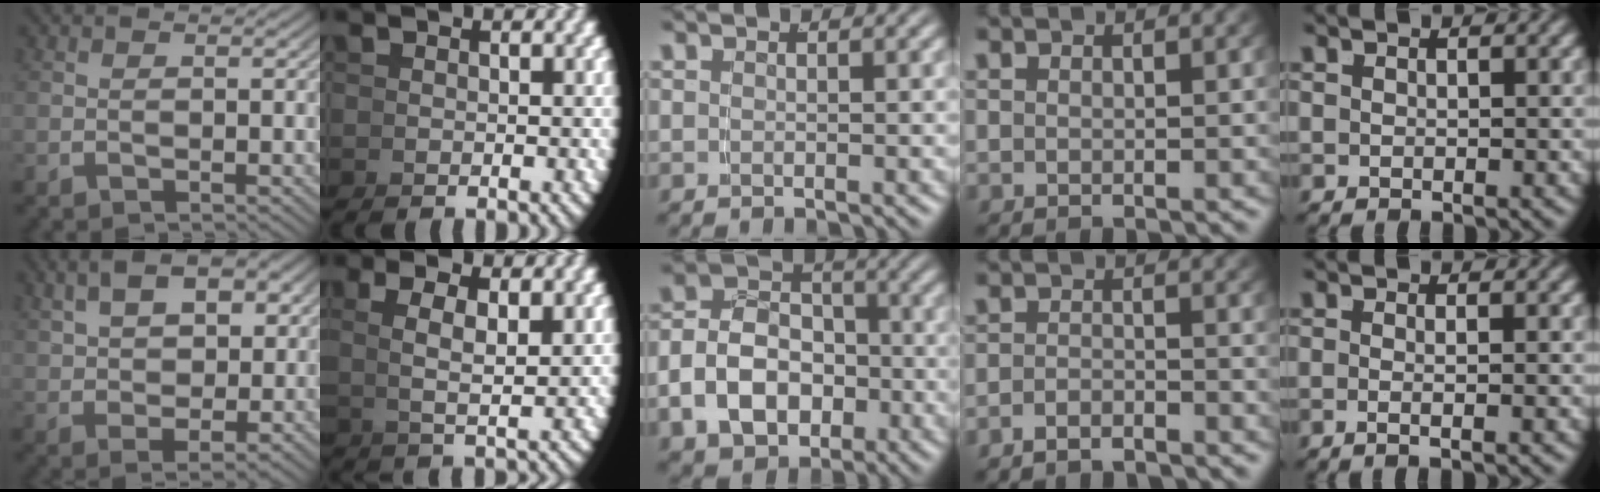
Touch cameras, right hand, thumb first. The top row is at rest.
{"thumb": {"total": 6.6, "force": [2.8, 3.7, 4.7], "torque": [-0.068, 0.007, 0.052]}, "index": {"total": 3.4, "force": [1.8, 0.2, 2.8], "torque": [-0.044, 0.005, 0.039]}, "middle": {"total": 10.1, "force": [-2.4, 8.4, 5.2], "torque": [-0.097, -0.022, -0.045]}, "ring": {"total": 2.9, "force": [-2.8, 0.6, 0.3], "torque": [-0.010, -0.012, -0.046]}, "little": {"total": 1.5, "force": [-0.9, -0.4, 1.1], "torque": [-0.025, -0.008, -0.015]}}